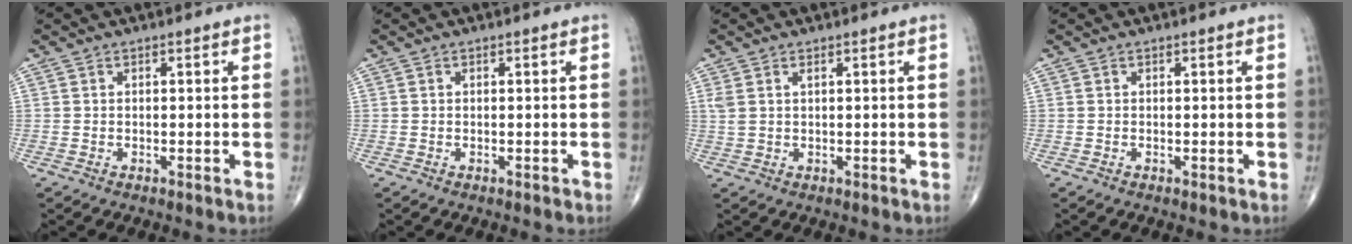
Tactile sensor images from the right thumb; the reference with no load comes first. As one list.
[{"total": 0.0}, {"total": 2.0, "force": [0.9, 0.9, 1.6], "torque": [-0.043, 0.011, 0.027]}, {"total": 0.0}]